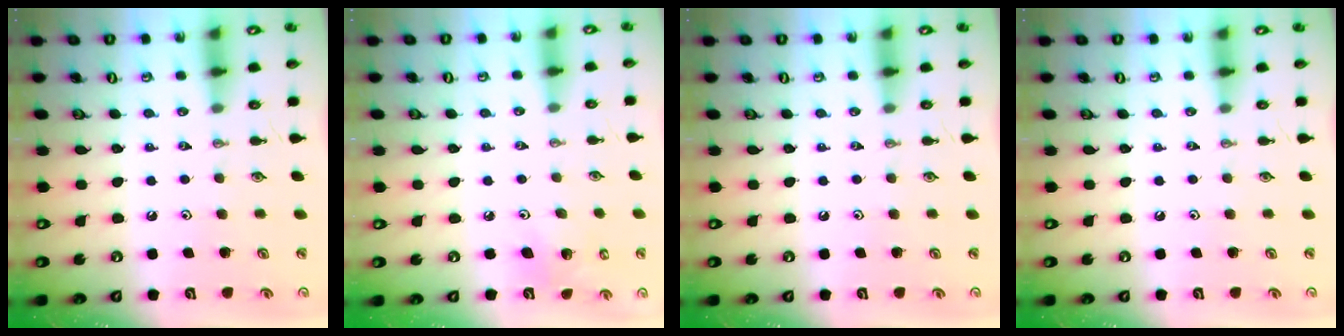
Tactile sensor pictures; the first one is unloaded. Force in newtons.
{"total": 5.5, "press": 5.2, "slide": 1.5}
{"total": 0.0}
{"total": 0.0}